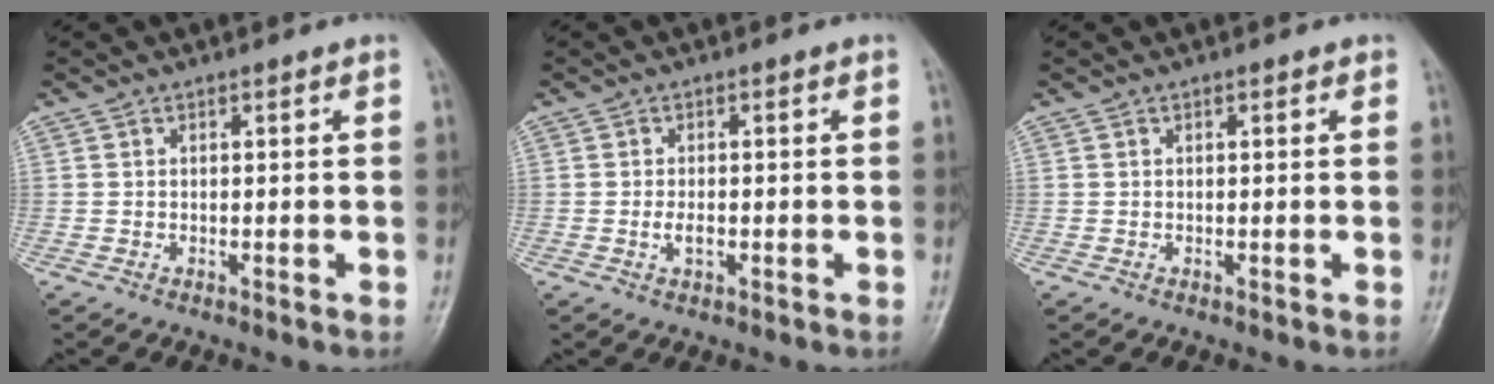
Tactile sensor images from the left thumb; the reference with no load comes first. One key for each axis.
{"total": 2.2, "fx": -0.6, "fy": 1.2, "fz": 1.8, "tx": -0.033, "ty": 0.000, "tz": -0.012}
{"total": 0.8, "fx": 0.3, "fy": 0.4, "fz": 0.6, "tx": -0.009, "ty": 0.001, "tz": 0.002}